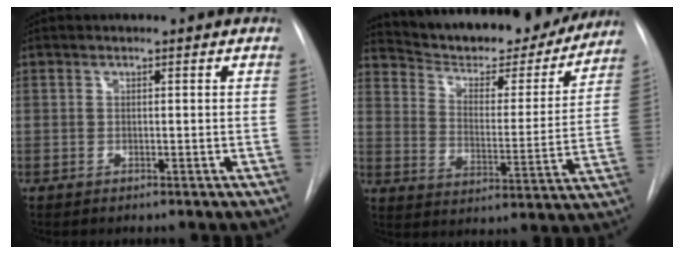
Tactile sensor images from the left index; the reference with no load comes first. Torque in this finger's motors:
{"motor_torque": [0.07, -0.58, 0.32, 0.04]}